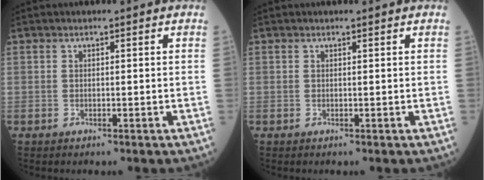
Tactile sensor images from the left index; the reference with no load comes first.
{"total": 0.6, "force": [0.5, -0.1, 0.3], "torque": [-0.011, 0.000, 0.011]}